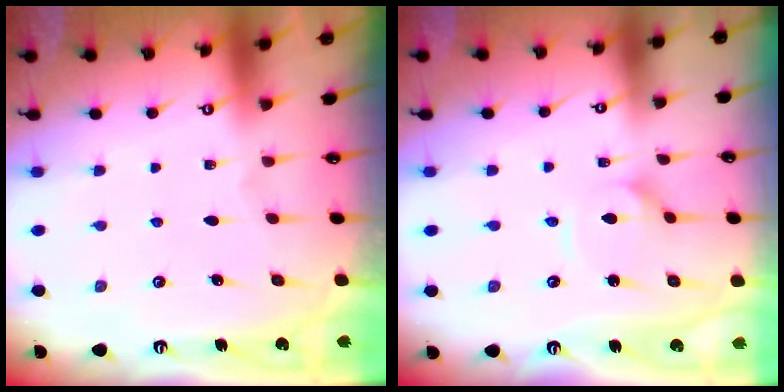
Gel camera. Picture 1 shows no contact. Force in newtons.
{"total": 3.4, "press": 3.4, "slide": 0.3}